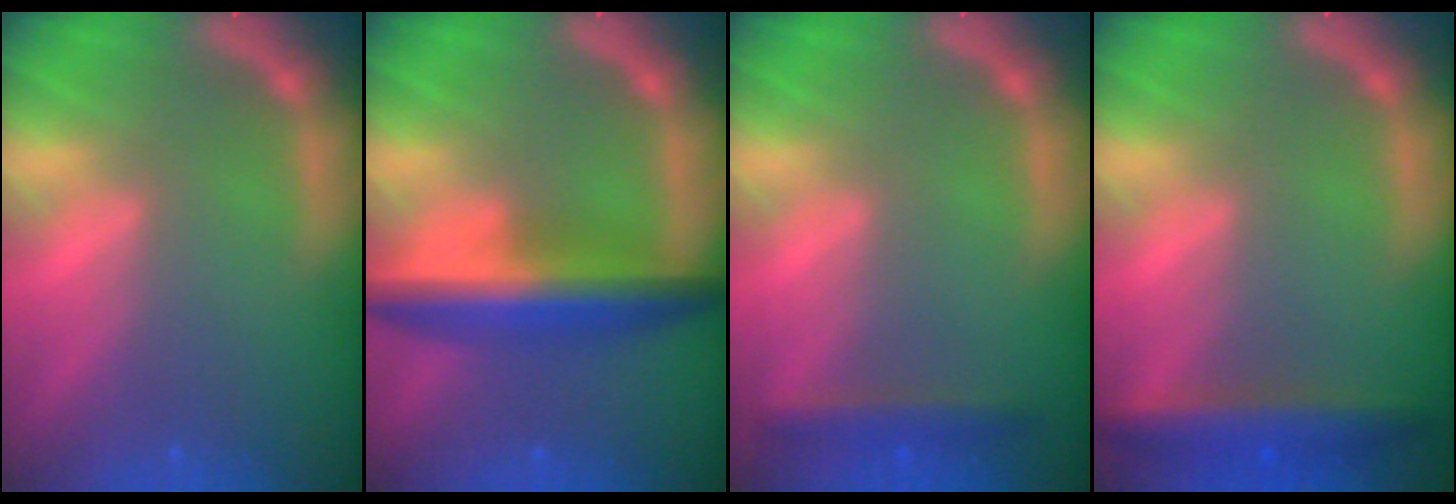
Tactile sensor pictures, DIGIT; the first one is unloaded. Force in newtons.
{"total": 7.1}
{"total": 2.4}
{"total": 4.5}